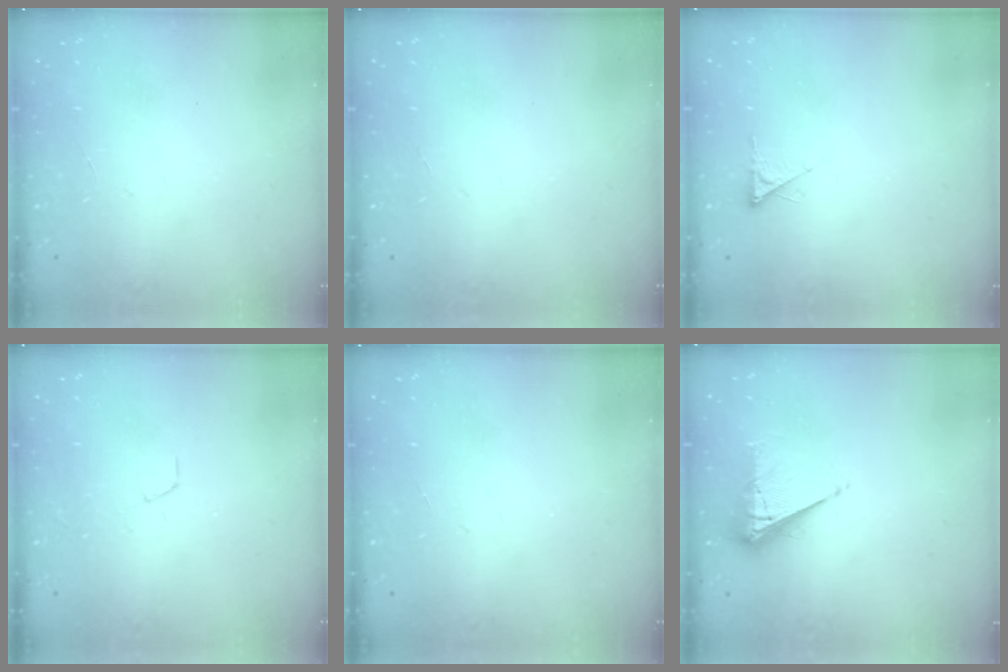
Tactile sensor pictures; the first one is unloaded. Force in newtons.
{"total": 0.0}
{"total": 1.8, "press": 1.7, "slide": 0.3}
{"total": 3.5, "press": 3.4, "slide": 0.4}
{"total": 0.0}
{"total": 8.0, "press": 8.0, "slide": 0.5}